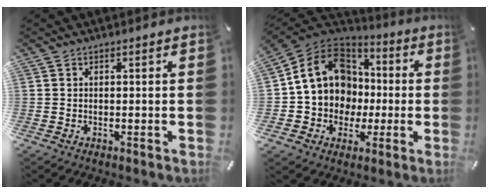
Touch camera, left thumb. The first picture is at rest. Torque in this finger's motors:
{"motor_torque": [0.46, 2.43, 1.37, 0.83, 0.23]}